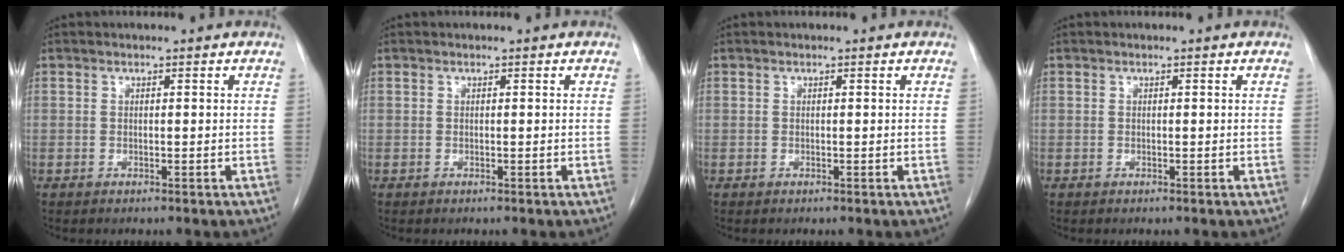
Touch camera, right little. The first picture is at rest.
{"total": 0.0}
{"total": 0.0}
{"total": 0.0}